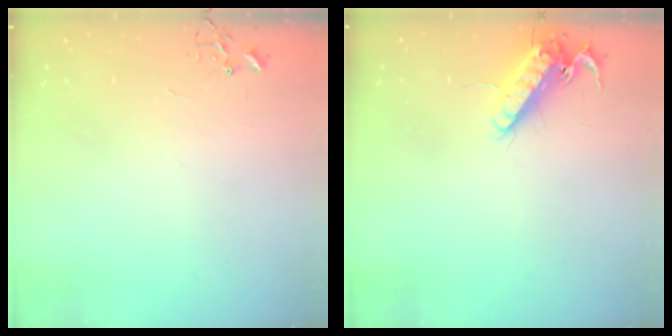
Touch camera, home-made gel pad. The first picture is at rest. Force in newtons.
{"total": 13.8, "press": 13.7, "slide": 2.0}